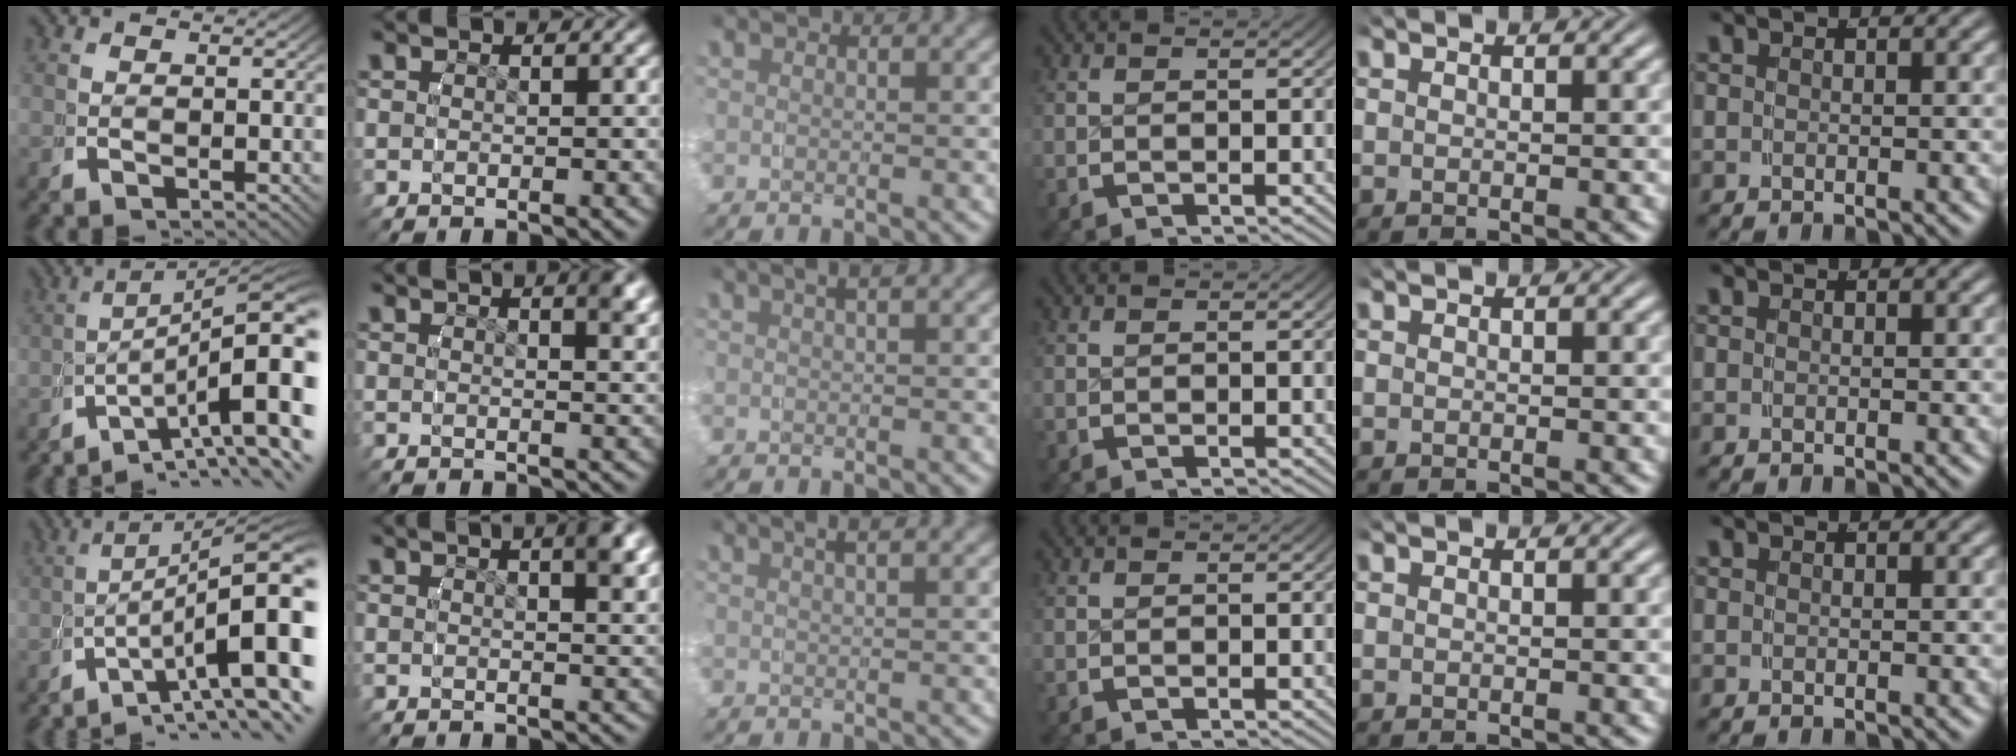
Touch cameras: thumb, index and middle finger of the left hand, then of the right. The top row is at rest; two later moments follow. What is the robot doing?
{"motion": "grasp_and_lifting", "object": "water bottle"}